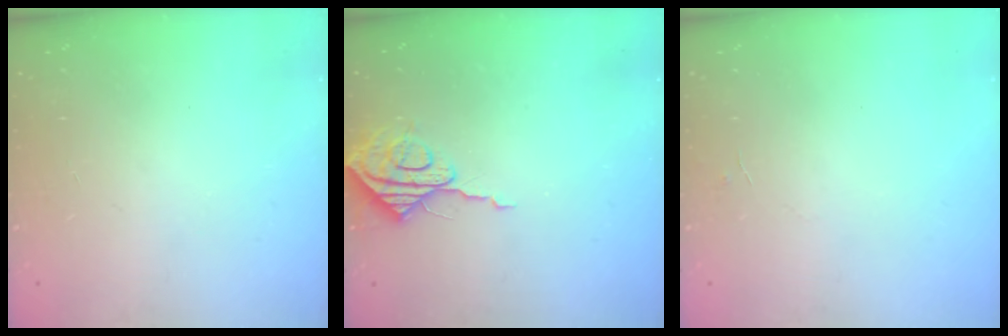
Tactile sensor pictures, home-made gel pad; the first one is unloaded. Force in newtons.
{"total": 8.2, "press": 8.1, "slide": 0.6}
{"total": 3.9, "press": 3.9, "slide": 0.3}